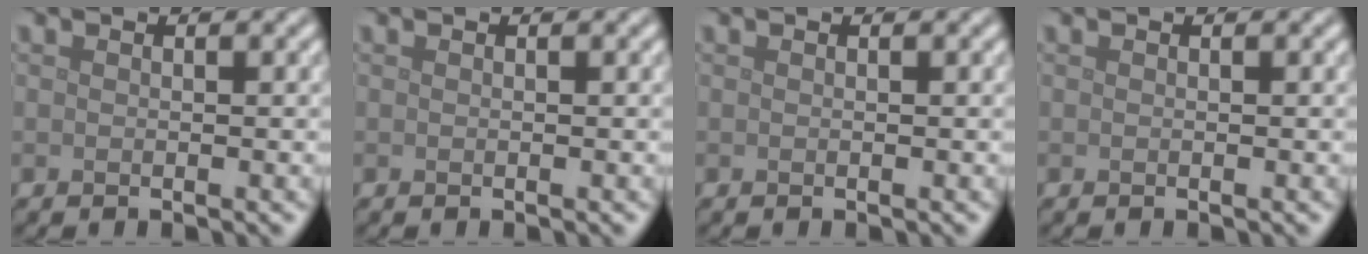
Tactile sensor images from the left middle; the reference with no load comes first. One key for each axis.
{"total": 0.0}
{"total": 0.0}
{"total": 0.0}